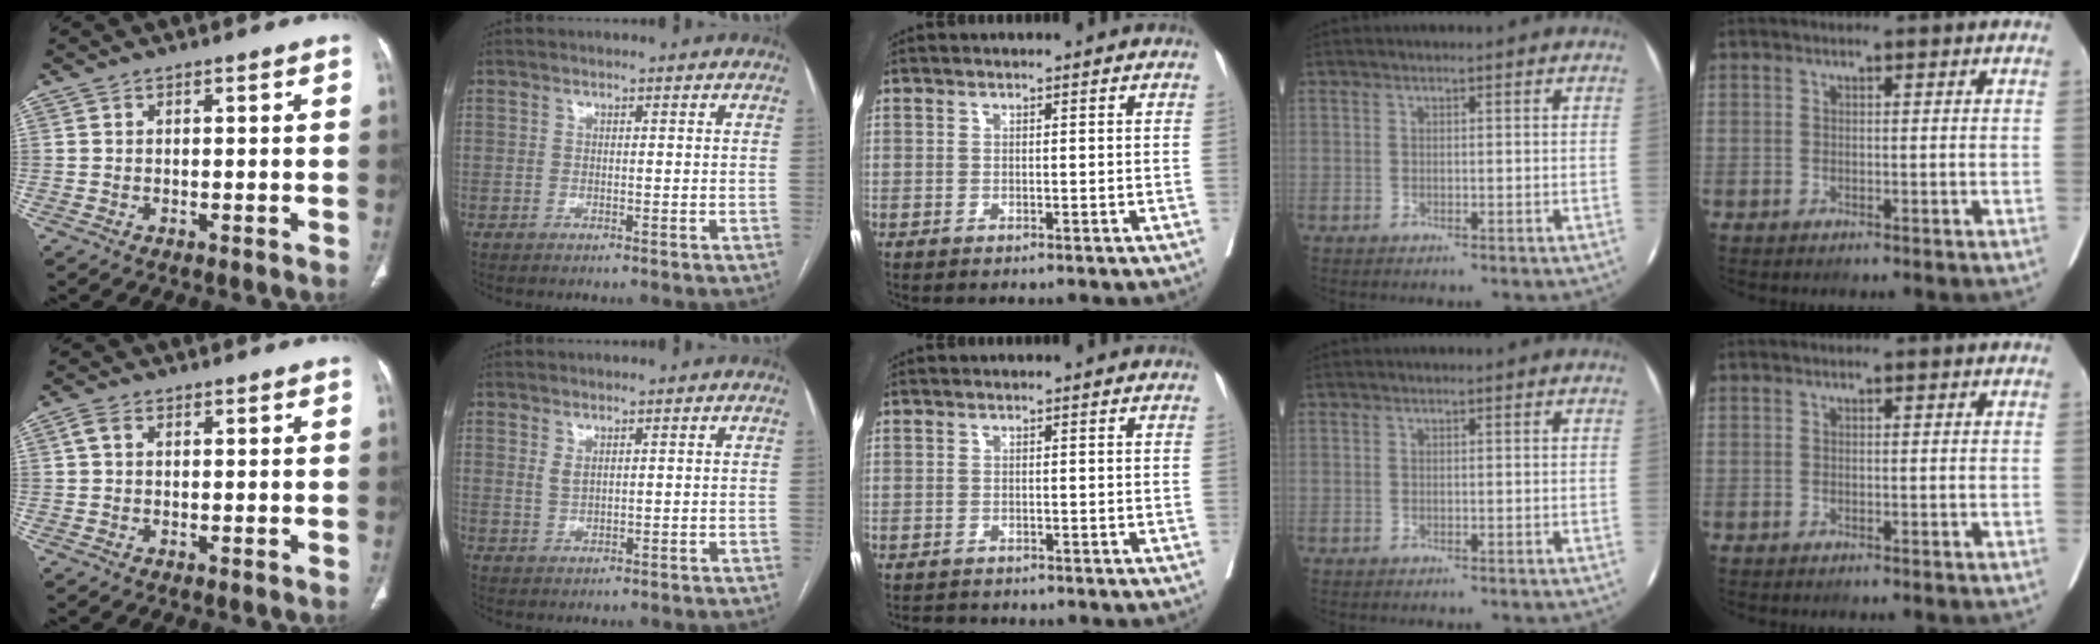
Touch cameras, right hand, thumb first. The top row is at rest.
{"thumb": {"total": 1.9, "force": [0.4, 1.3, 1.3], "torque": [-0.029, 0.009, 0.008]}, "index": {"total": 1.5, "force": [0.8, 0.7, 1.0], "torque": [-0.021, -0.001, 0.022]}, "middle": {"total": 2.2, "force": [-2.1, 0.7, 0.1], "torque": [-0.003, -0.007, -0.034]}}